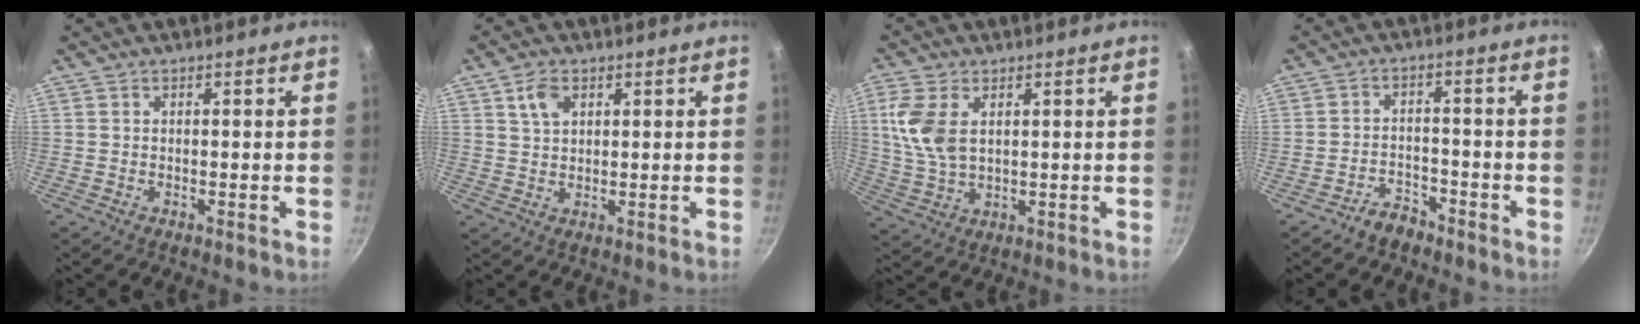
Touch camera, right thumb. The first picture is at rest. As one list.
[{"total": 4.1, "force": [1.9, 2.5, 2.6], "torque": [-0.041, -0.002, 0.037]}, {"total": 9.1, "force": [2.4, 5.3, 6.9], "torque": [-0.145, -0.007, 0.053]}, {"total": 4.1, "force": [-3.4, 2.0, 0.9], "torque": [-0.002, 0.040, -0.060]}]